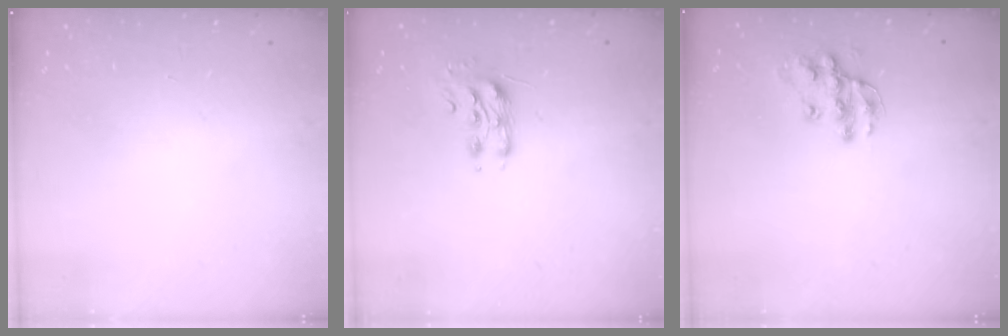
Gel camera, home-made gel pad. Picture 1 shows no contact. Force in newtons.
{"total": 8.1, "press": 8.0, "slide": 1.0}
{"total": 12.2, "press": 12.2, "slide": 0.9}